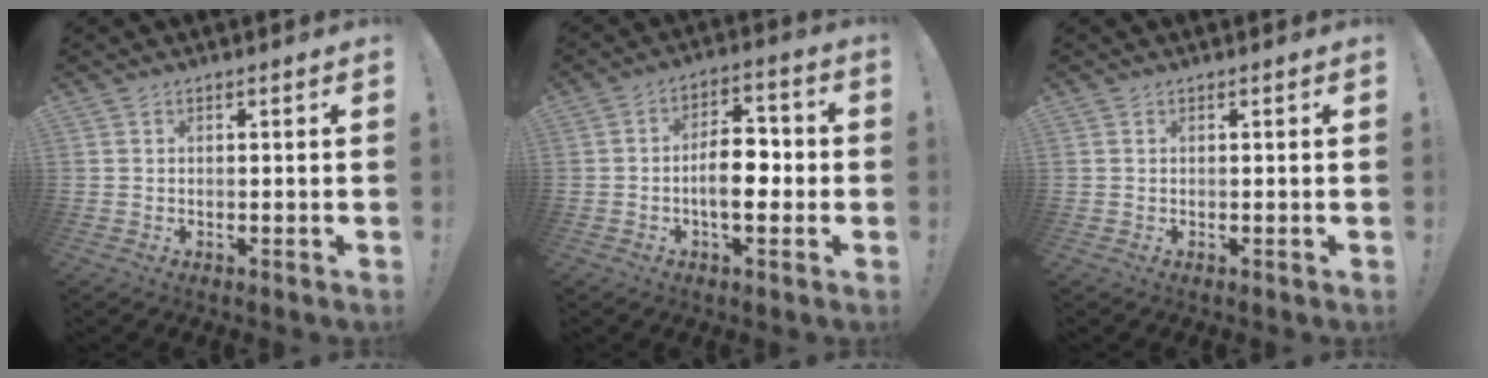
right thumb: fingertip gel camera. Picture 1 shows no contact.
{"total": 11.0, "force": [-2.0, 5.8, 9.2], "torque": [-0.147, 0.018, -0.035]}
{"total": 0.7, "force": [0.2, -0.3, 0.6], "torque": [-0.008, -0.003, 0.003]}